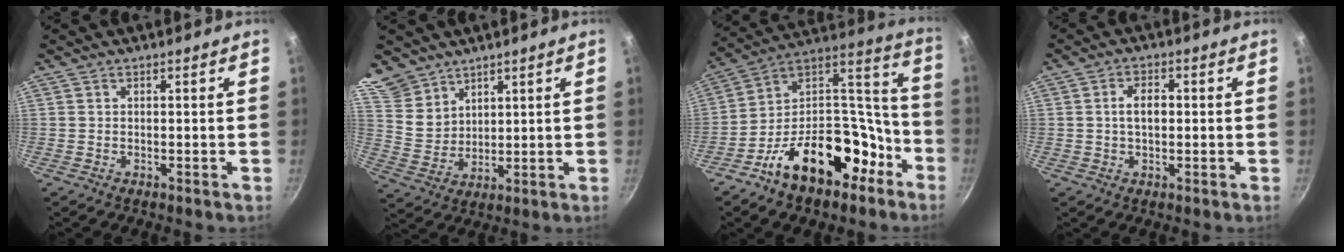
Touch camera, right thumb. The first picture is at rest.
{"total": 9.8, "force": [7.4, 6.0, 2.0], "torque": [-0.012, -0.029, 0.157]}
{"total": 23.4, "force": [-12.3, 14.1, 14.0], "torque": [-0.169, 0.118, -0.193]}
{"total": 4.3, "force": [0.2, 2.6, 3.4], "torque": [-0.050, 0.014, -0.001]}